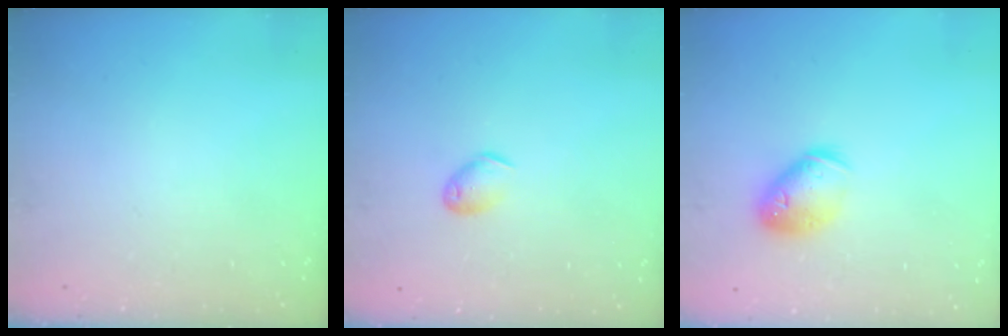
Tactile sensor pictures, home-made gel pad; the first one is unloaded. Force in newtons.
{"total": 5.3, "press": 5.2, "slide": 1.1}
{"total": 9.6, "press": 9.5, "slide": 1.2}